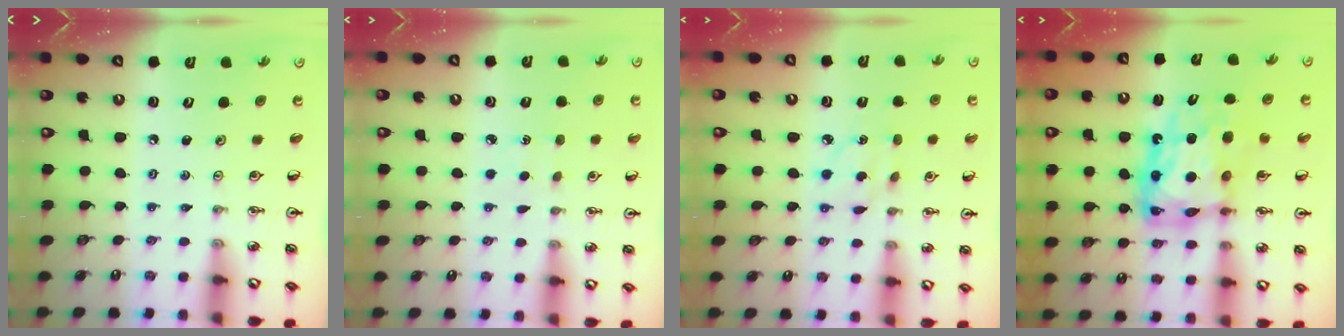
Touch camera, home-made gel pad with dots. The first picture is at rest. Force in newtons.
{"total": 1.4, "press": 1.4, "slide": 0.2}
{"total": 4.0, "press": 4.0, "slide": 0.4}
{"total": 14.2, "press": 14.1, "slide": 1.5}